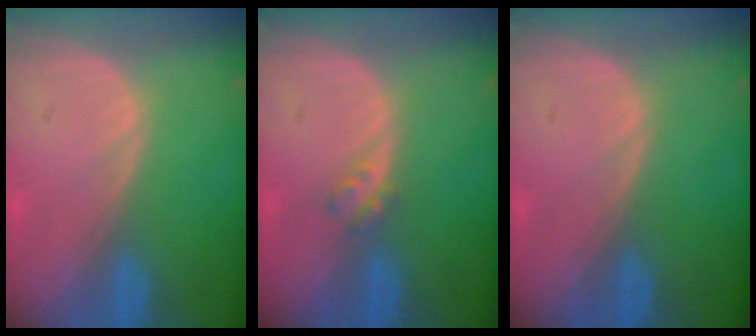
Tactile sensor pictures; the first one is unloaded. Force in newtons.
{"total": 2.1, "press": 1.8, "slide": 1.0}
{"total": 0.0}